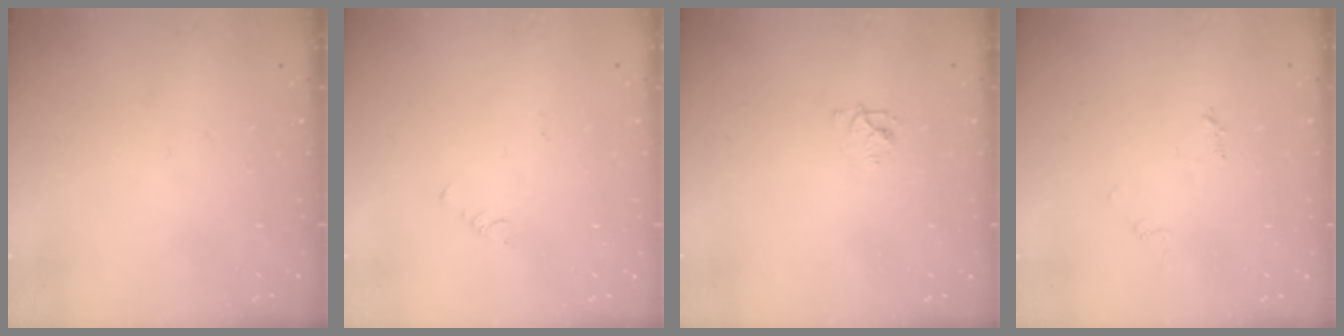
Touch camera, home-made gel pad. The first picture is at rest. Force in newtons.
{"total": 1.9, "press": 1.9, "slide": 0.4}
{"total": 4.4, "press": 4.3, "slide": 0.5}
{"total": 4.1, "press": 4.0, "slide": 0.4}